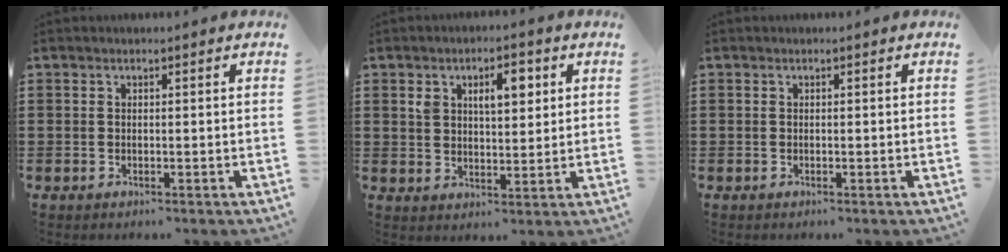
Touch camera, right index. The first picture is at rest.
{"total": 5.8, "force": [2.2, 2.7, 4.6], "torque": [-0.068, -0.003, 0.030]}
{"total": 0.0}